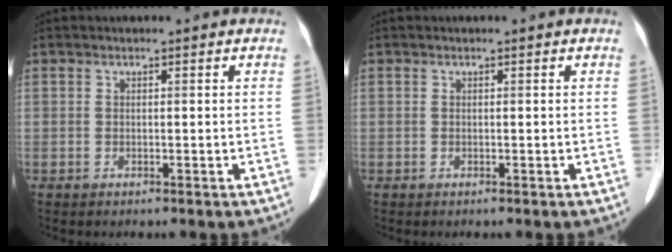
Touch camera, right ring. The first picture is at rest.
{"total": 0.0}